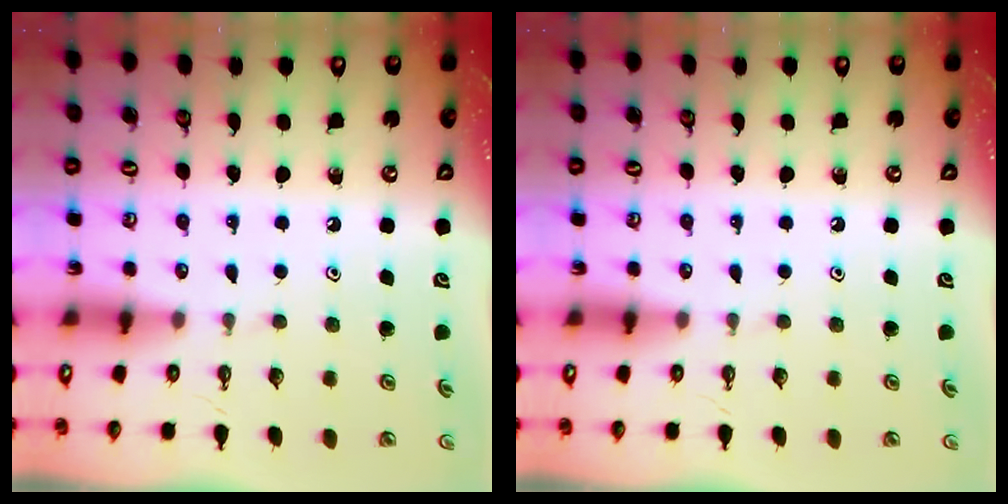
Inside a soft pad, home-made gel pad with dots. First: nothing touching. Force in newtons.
{"total": 0.0}